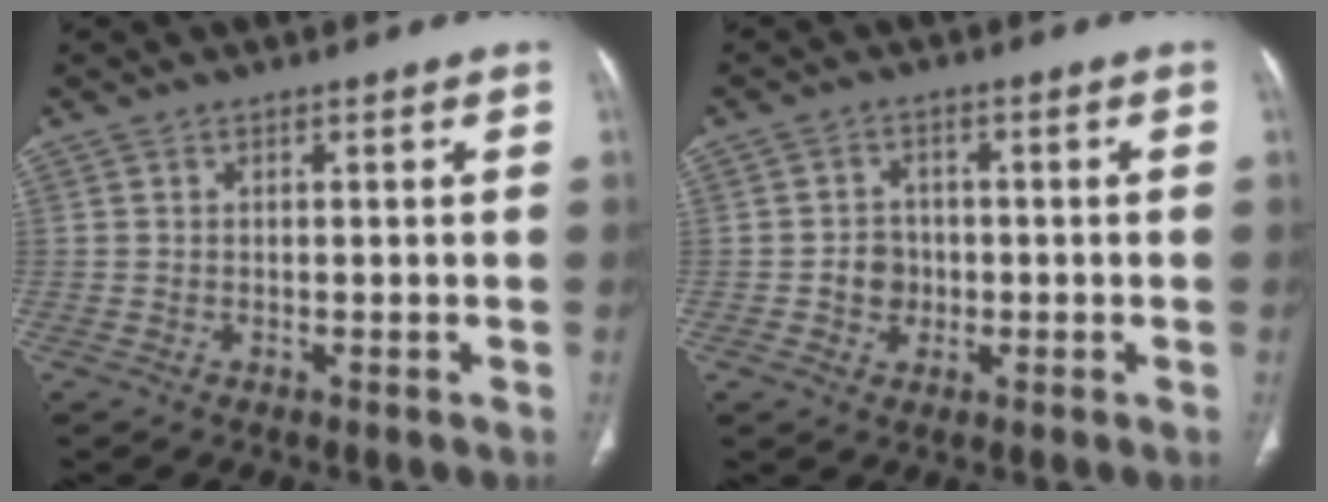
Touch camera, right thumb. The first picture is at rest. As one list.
[{"total": 4.2, "force": [-0.8, 3.8, 1.6], "torque": [-0.001, 0.009, -0.015]}]